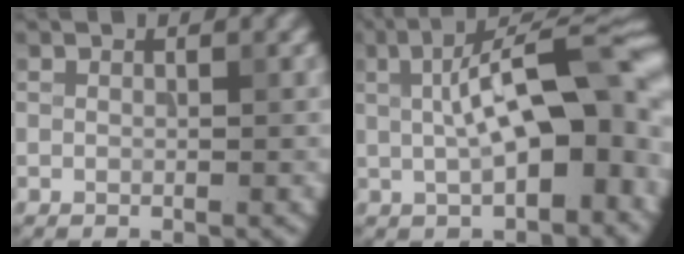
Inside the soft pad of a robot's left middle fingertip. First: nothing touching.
{"total": 12.6, "force": [1.1, 5.0, 11.5], "torque": [-0.157, 0.020, 0.016]}